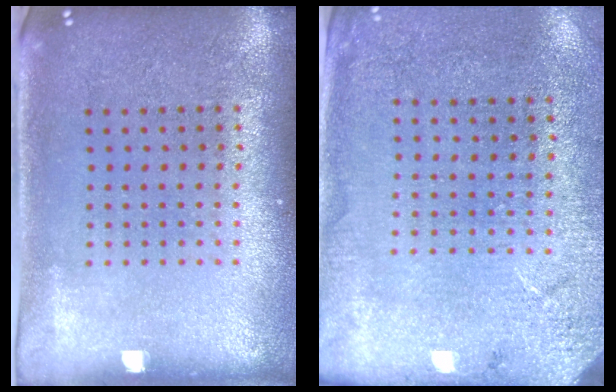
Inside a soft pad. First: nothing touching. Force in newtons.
{"total": 2.6, "press": 2.4, "slide": 0.9}